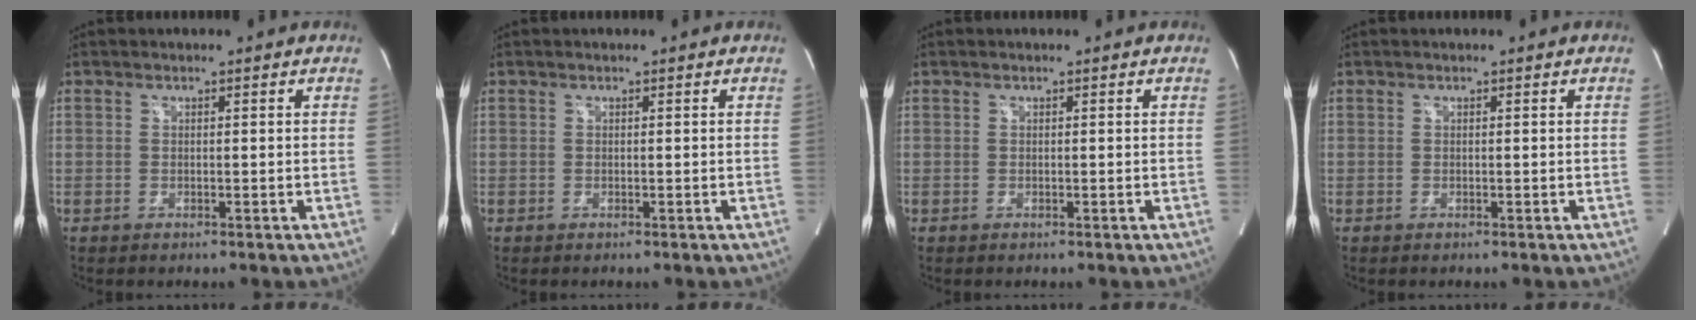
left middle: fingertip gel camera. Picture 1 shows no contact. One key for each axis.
{"total": 0.0}
{"total": 0.0}
{"total": 0.0}